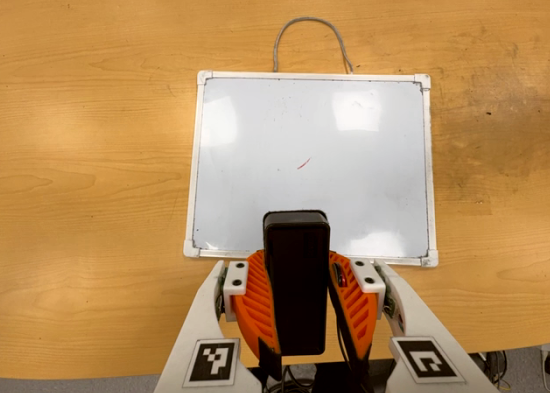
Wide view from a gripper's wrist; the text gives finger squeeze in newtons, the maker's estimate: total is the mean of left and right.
{"total": 8.4, "left": 7.4, "right": 9.4}